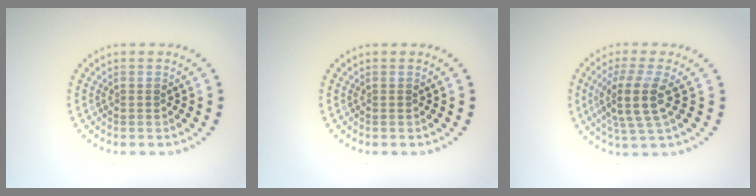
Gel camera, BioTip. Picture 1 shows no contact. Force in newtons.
{"total": 0.0}
{"total": 4.1, "press": 3.1, "slide": 2.6}